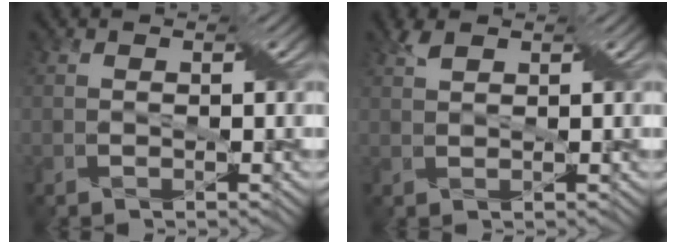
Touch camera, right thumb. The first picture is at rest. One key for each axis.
{"total": 1.7, "fx": 1.3, "fy": 0.5, "fz": 1.1, "tx": -0.027, "ty": 0.007, "tz": 0.024}